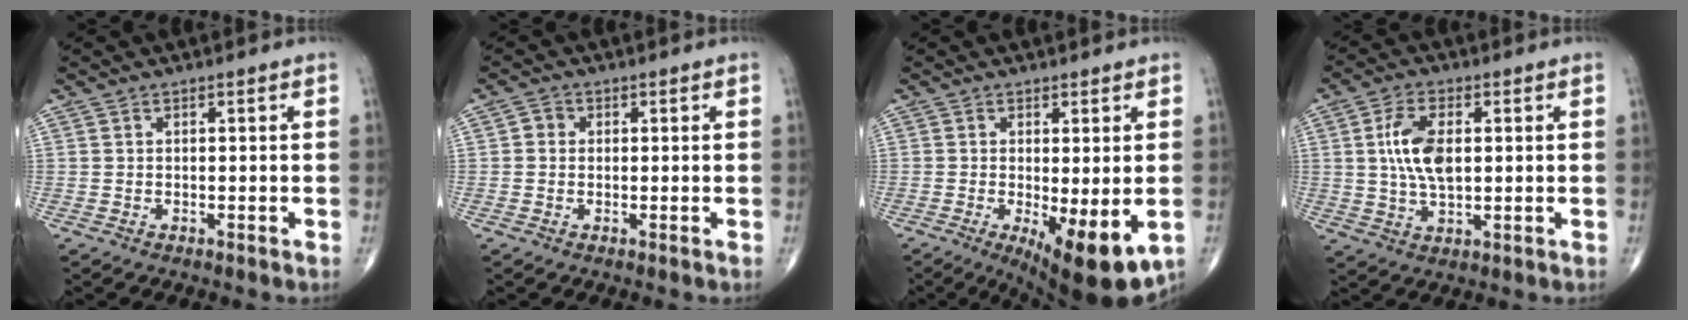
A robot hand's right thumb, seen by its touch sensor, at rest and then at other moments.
{"total": 1.7, "force": [0.0, 1.6, 0.7], "torque": [-0.003, 0.004, -0.004]}
{"total": 11.8, "force": [-3.4, 3.6, 10.7], "torque": [-0.151, -0.026, -0.040]}
{"total": 8.8, "force": [1.2, 4.5, 7.4], "torque": [-0.146, -0.001, 0.025]}